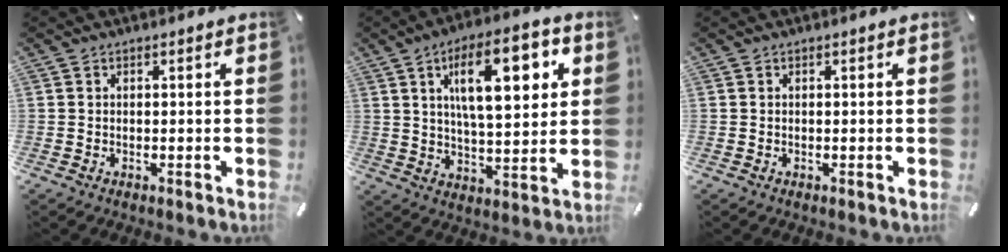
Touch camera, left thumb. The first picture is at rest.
{"total": 17.8, "force": [6.8, 7.3, 14.8], "torque": [-0.240, -0.003, 0.102]}
{"total": 0.0}